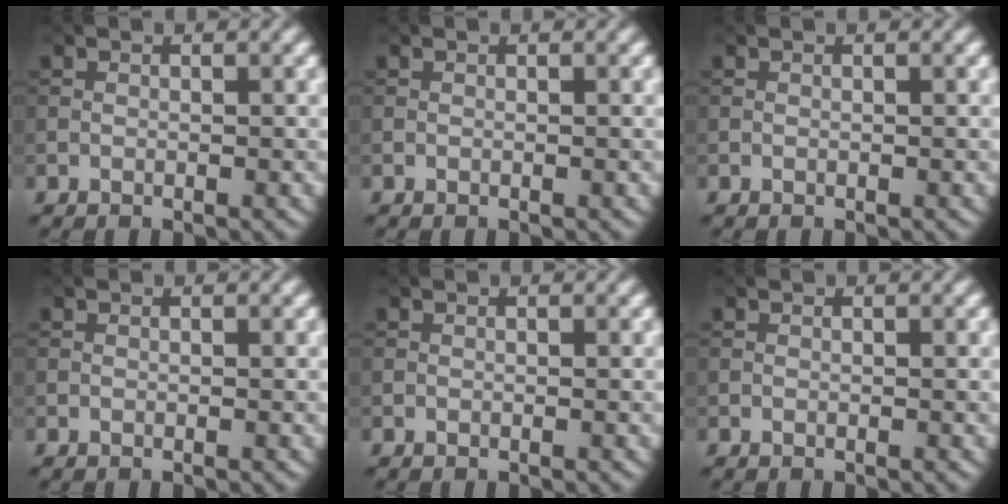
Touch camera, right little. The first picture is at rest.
{"total": 0.0}
{"total": 0.0}
{"total": 0.0}
{"total": 0.0}
{"total": 0.0}